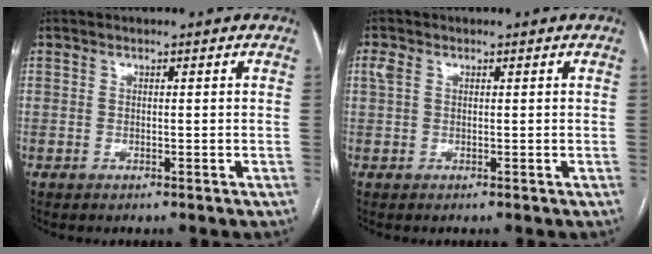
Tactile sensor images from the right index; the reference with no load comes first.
{"total": 1.8, "force": [0.7, 1.2, 1.2], "torque": [-0.036, 0.018, 0.019]}